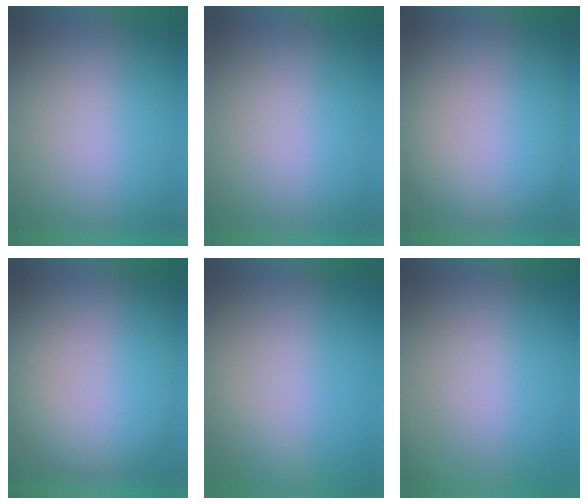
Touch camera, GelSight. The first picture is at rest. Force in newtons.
{"total": 0.0}
{"total": 2.2}
{"total": 2.2}
{"total": 8.4}
{"total": 6.9}